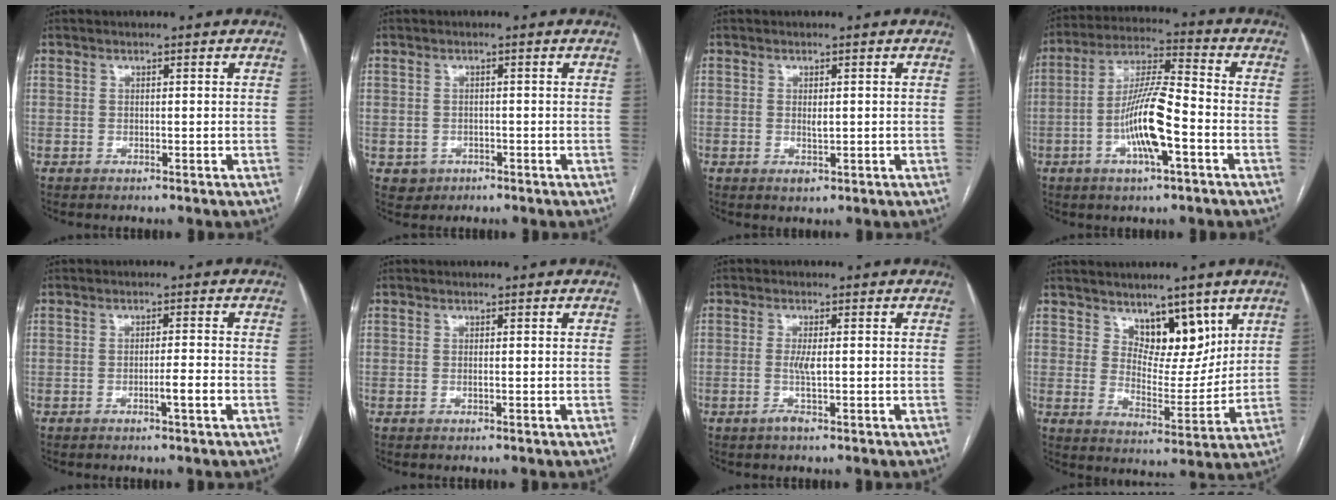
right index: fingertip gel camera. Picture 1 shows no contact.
{"total": 2.5, "force": [-1.0, 2.3, 0.3], "torque": [0.002, 0.007, -0.011]}
{"total": 1.7, "force": [-0.1, 0.8, 1.5], "torque": [-0.026, -0.004, 0.003]}
{"total": 11.8, "force": [-3.7, 1.8, 11.1], "torque": [-0.215, 0.004, -0.068]}
{"total": 2.7, "force": [-1.1, -0.1, 2.5], "torque": [-0.038, -0.002, -0.020]}
{"total": 0.0}
{"total": 2.5, "force": [-0.5, 0.3, 2.4], "torque": [-0.054, -0.003, -0.011]}
{"total": 8.2, "force": [5.2, 4.0, 4.8], "torque": [-0.067, -0.010, 0.092]}